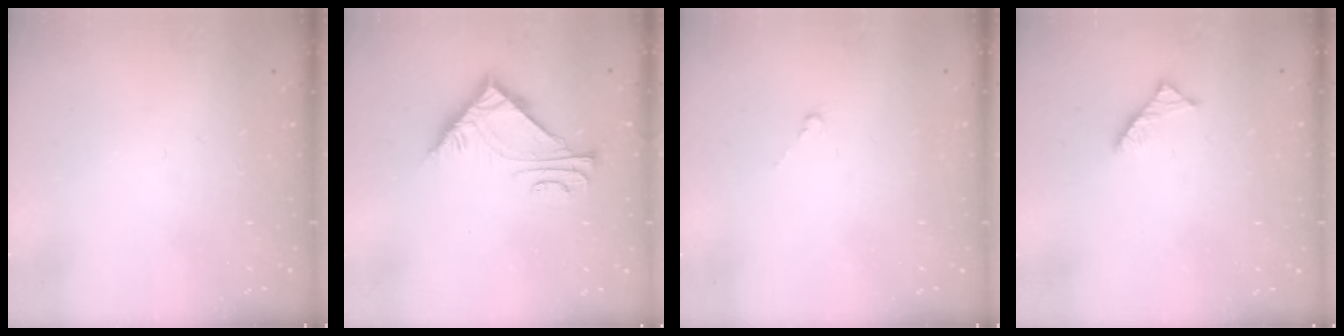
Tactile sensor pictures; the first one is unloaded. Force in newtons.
{"total": 7.1, "press": 7.1, "slide": 0.4}
{"total": 0.0}
{"total": 2.9, "press": 2.9, "slide": 0.4}